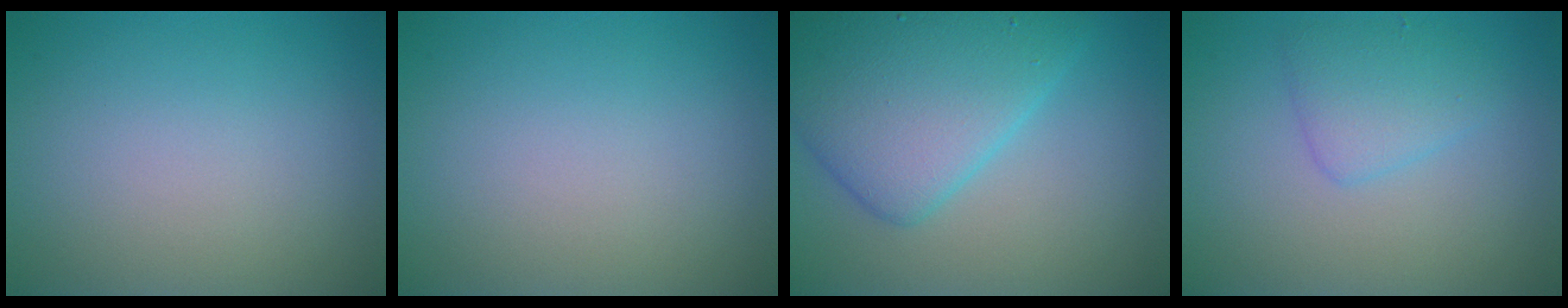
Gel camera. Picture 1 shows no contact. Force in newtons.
{"total": 0.0}
{"total": 7.6, "press": 7.6, "slide": 0.1}
{"total": 2.5, "press": 2.5, "slide": 0.1}